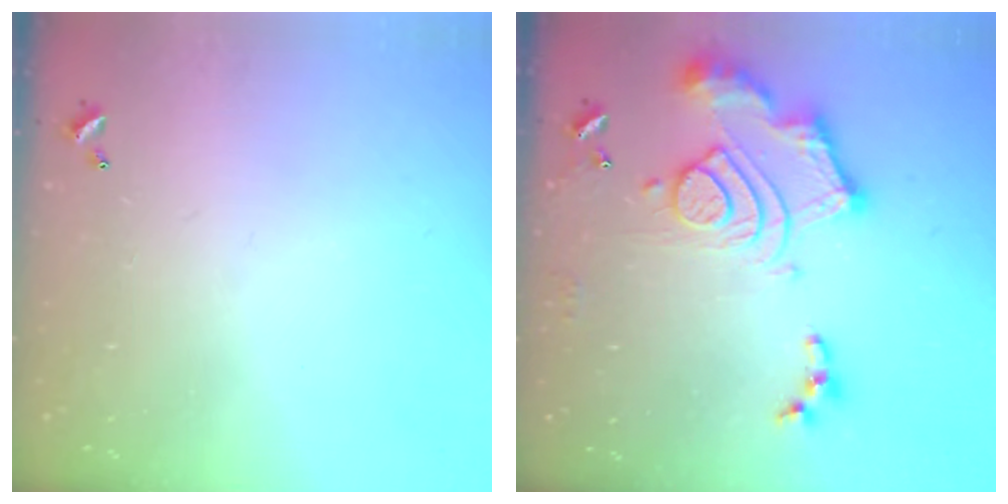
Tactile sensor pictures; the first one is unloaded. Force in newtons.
{"total": 16.7, "press": 16.6, "slide": 1.5}